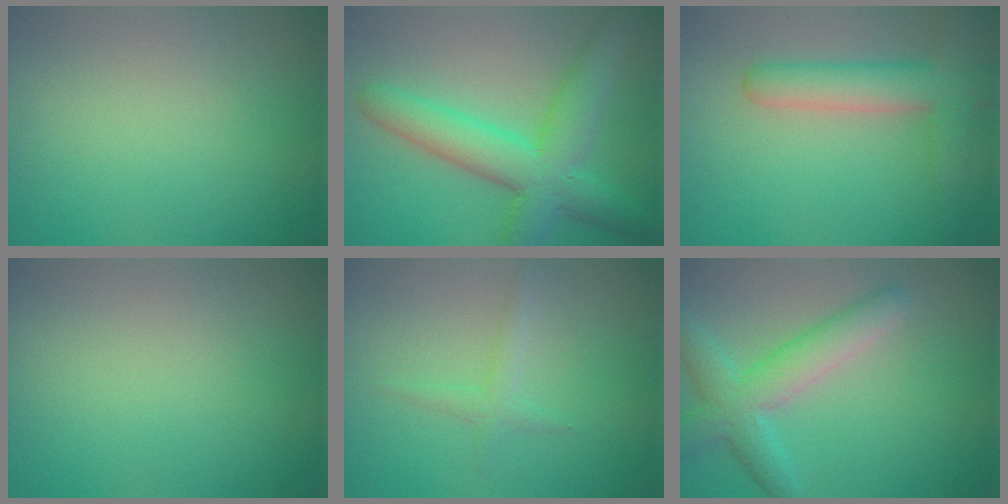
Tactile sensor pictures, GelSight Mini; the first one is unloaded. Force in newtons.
{"total": 7.3, "press": 7.3, "slide": 0.1}
{"total": 5.2, "press": 5.2, "slide": 0.5}
{"total": 0.0}
{"total": 1.3, "press": 1.3, "slide": 0.1}
{"total": 4.7, "press": 4.7, "slide": 0.2}